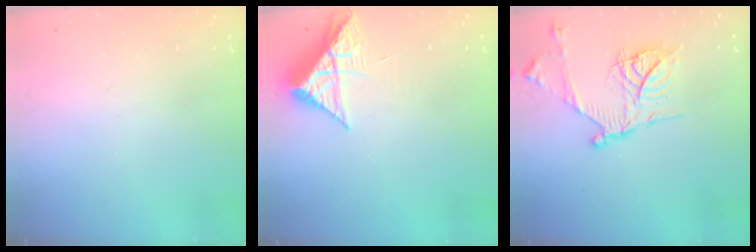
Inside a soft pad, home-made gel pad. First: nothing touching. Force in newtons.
{"total": 7.6, "press": 7.6, "slide": 0.4}
{"total": 18.1, "press": 18.0, "slide": 1.7}